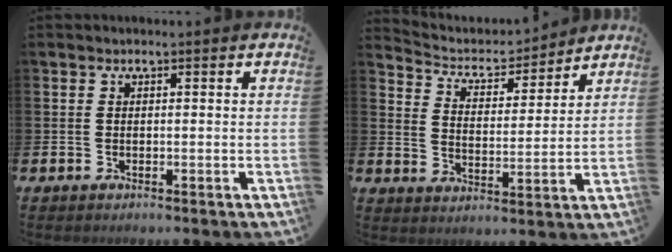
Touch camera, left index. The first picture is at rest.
{"total": 4.9, "force": [4.5, 1.7, 0.6], "torque": [-0.044, -0.033, 0.073]}